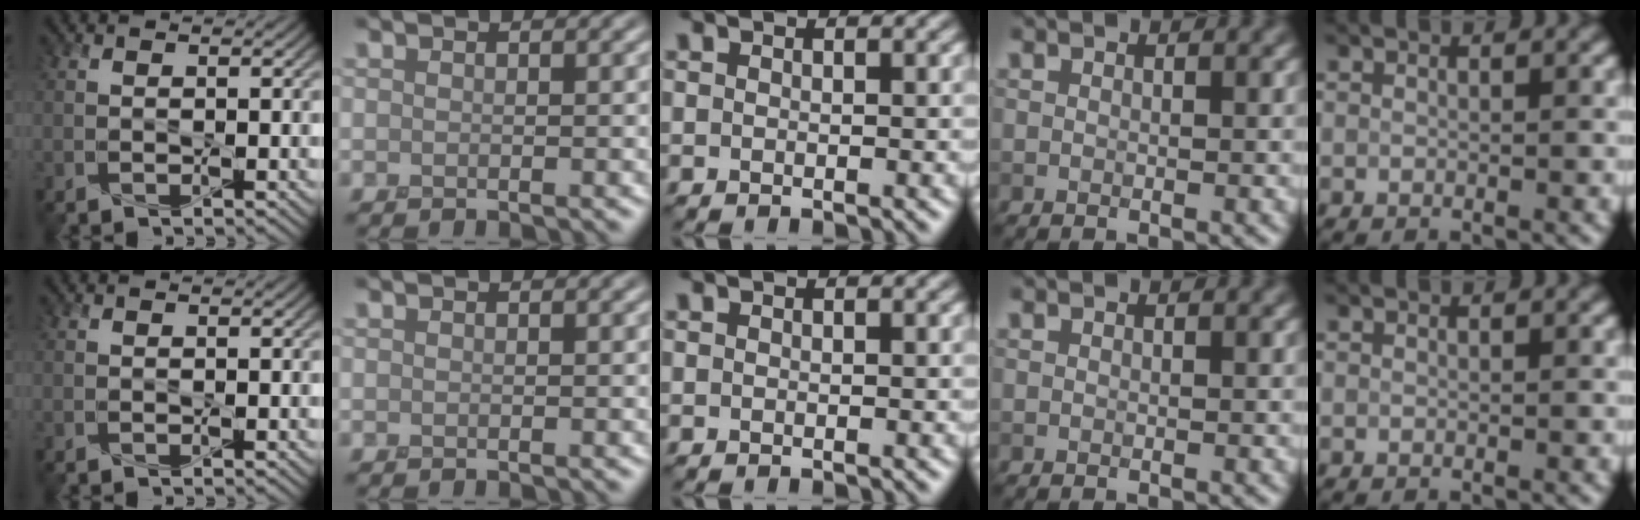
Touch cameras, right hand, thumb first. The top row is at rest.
{}